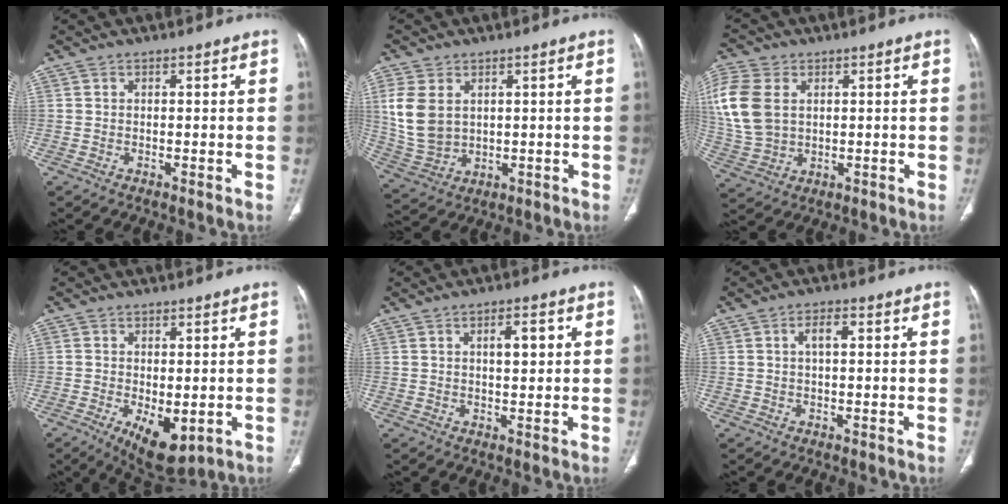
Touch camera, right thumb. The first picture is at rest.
{"total": 9.9, "force": [2.2, 7.1, 6.5], "torque": [-0.135, -0.008, 0.061]}
{"total": 13.2, "force": [2.6, 9.4, 8.9], "torque": [-0.203, 0.000, 0.057]}
{"total": 8.9, "force": [-2.5, 4.5, 7.3], "torque": [-0.106, -0.017, -0.024]}
{"total": 4.3, "force": [1.2, 1.7, 3.8], "torque": [-0.054, 0.000, 0.020]}
{"total": 3.1, "force": [0.7, 1.3, 2.7], "torque": [-0.050, 0.007, 0.013]}